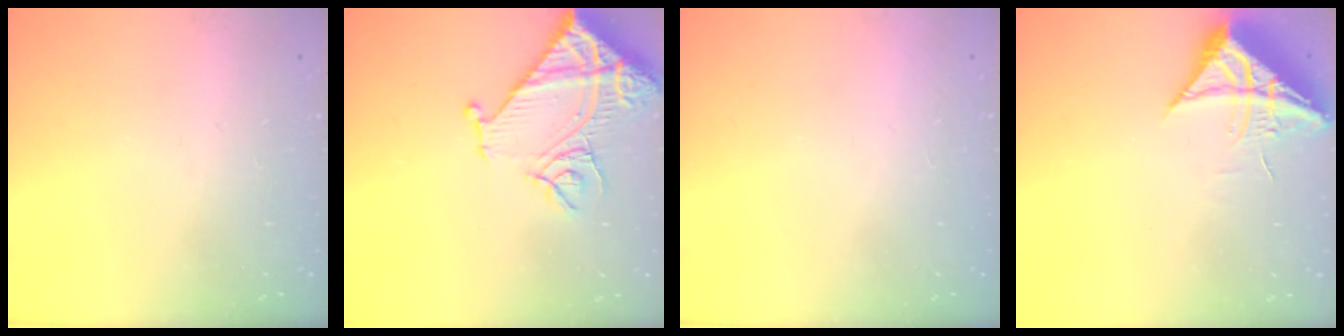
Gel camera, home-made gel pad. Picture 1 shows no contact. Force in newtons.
{"total": 16.9, "press": 16.9, "slide": 1.6}
{"total": 1.6, "press": 1.5, "slide": 0.1}
{"total": 10.0, "press": 9.9, "slide": 1.0}